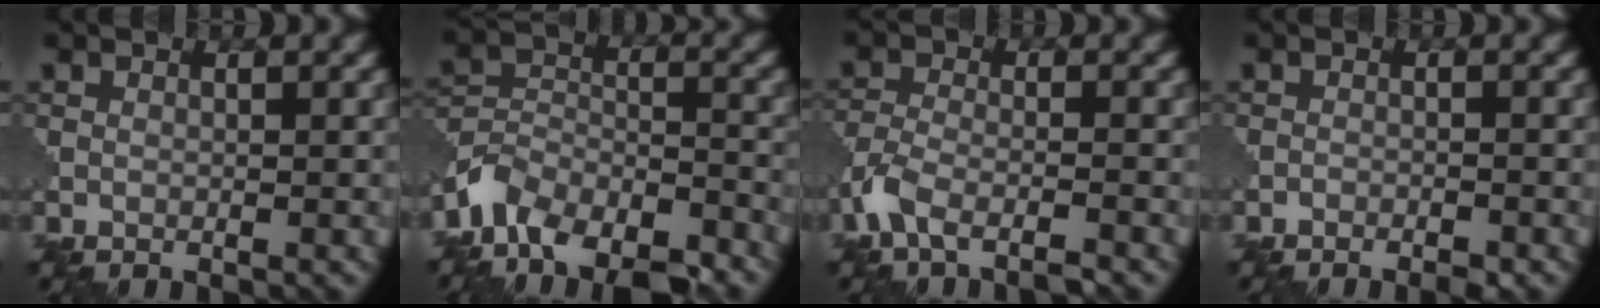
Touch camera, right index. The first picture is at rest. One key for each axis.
{"total": 9.5, "fx": -7.6, "fy": 4.5, "fz": 3.5, "tx": -0.063, "ty": -0.003, "tz": -0.133}
{"total": 4.4, "fx": -3.4, "fy": 1.1, "fz": 2.6, "tx": -0.059, "ty": -0.009, "tz": -0.079}
{"total": 1.7, "fx": -1.5, "fy": 0.4, "fz": 0.7, "tx": -0.016, "ty": 0.000, "tz": -0.027}